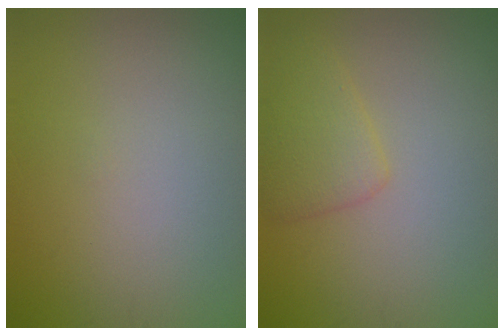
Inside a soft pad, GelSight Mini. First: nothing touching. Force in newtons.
{"total": 2.6, "press": 2.6, "slide": 0.1}